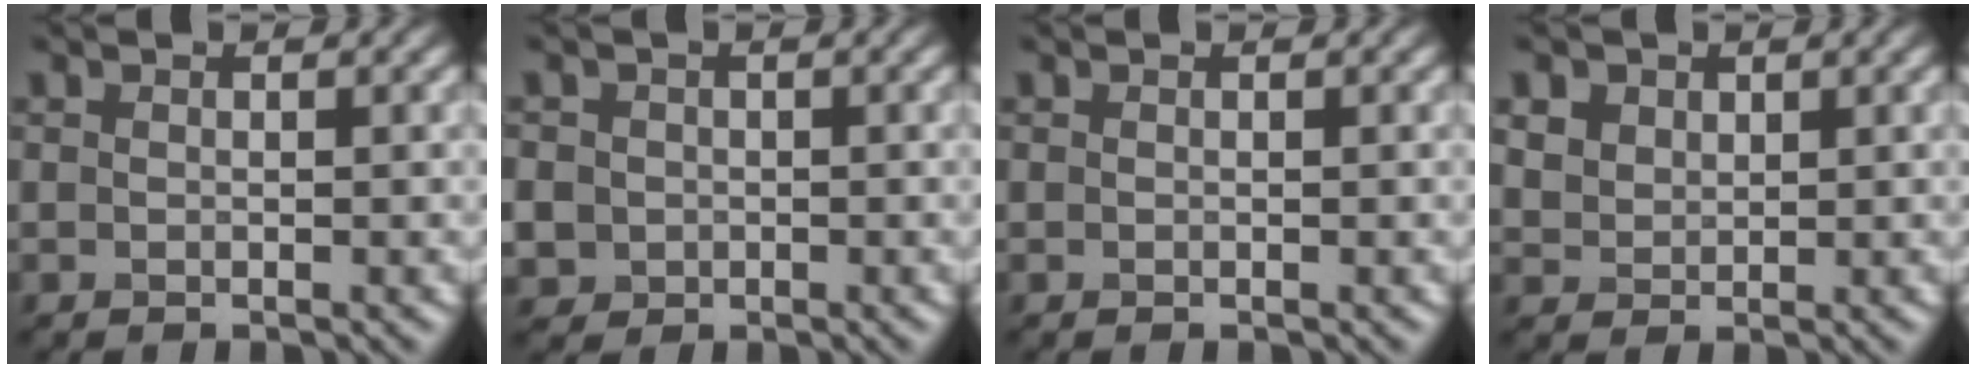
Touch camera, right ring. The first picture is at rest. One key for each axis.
{"total": 4.8, "fx": -0.8, "fy": 4.5, "fz": 1.5, "tx": -0.043, "ty": 0.005, "tz": -0.034}
{"total": 0.0}
{"total": 3.7, "fx": 2.1, "fy": 2.6, "fz": 1.6, "tx": -0.056, "ty": 0.007, "tz": 0.048}